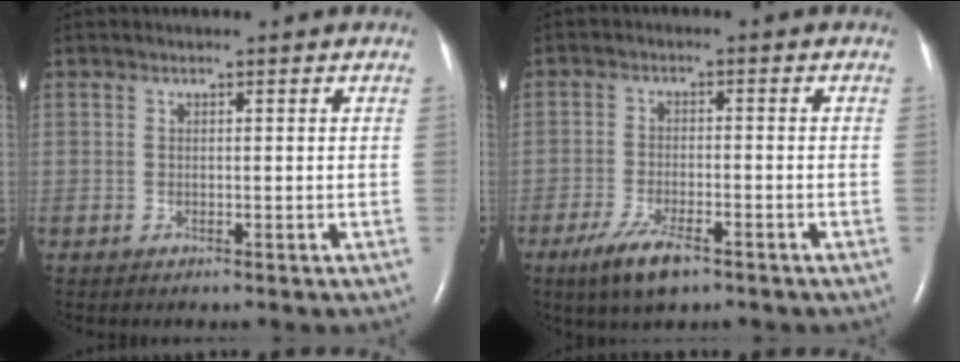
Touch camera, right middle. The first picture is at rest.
{"total": 6.2, "force": [-4.0, 1.5, 4.5], "torque": [-0.097, -0.012, -0.069]}